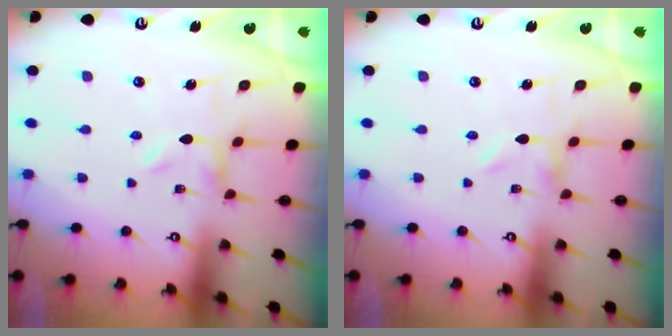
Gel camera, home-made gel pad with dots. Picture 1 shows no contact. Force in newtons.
{"total": 0.0}